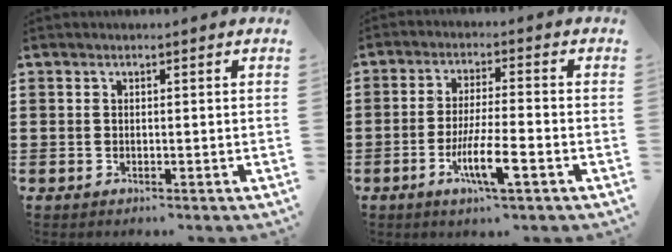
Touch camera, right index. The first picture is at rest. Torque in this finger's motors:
{"motor_torque": [0.96, -0.30, 0.36, 0.09]}